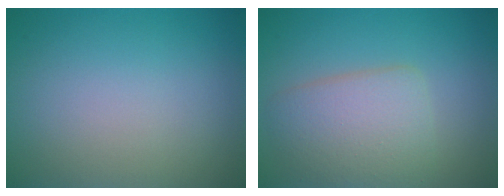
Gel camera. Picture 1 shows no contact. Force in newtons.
{"total": 4.8, "press": 4.8, "slide": 0.1}